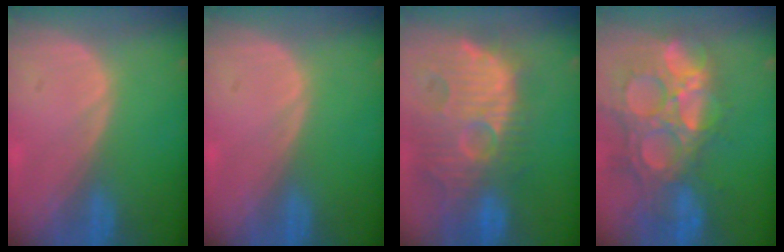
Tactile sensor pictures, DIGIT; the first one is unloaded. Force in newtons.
{"total": 0.0}
{"total": 14.0, "press": 12.4, "slide": 6.6}
{"total": 14.3, "press": 12.2, "slide": 7.6}